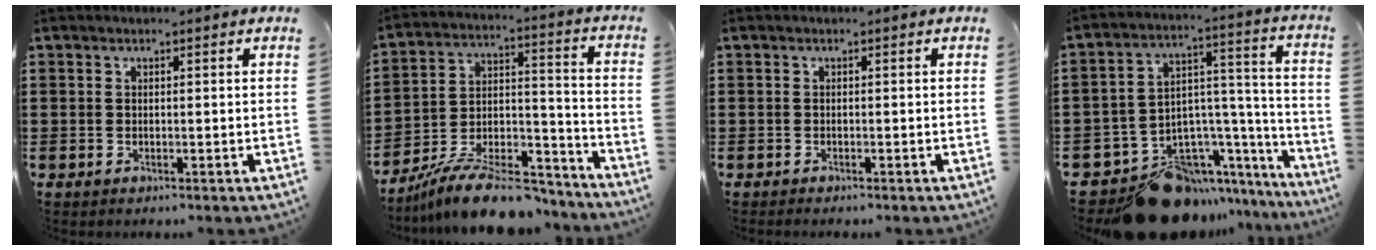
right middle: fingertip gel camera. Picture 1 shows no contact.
{"total": 13.7, "force": [-11.9, 3.0, 6.1], "torque": [-0.089, 0.052, -0.215]}
{"total": 0.0}
{"total": 14.4, "force": [-11.4, 7.1, 5.2], "torque": [-0.075, 0.049, -0.190]}